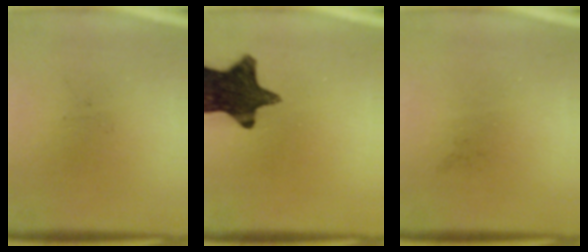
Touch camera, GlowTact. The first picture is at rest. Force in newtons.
{"total": 14.8}
{"total": 0.0}